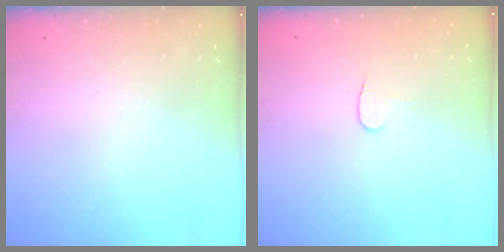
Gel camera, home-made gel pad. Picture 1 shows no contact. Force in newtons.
{"total": 3.3, "press": 3.3, "slide": 0.3}